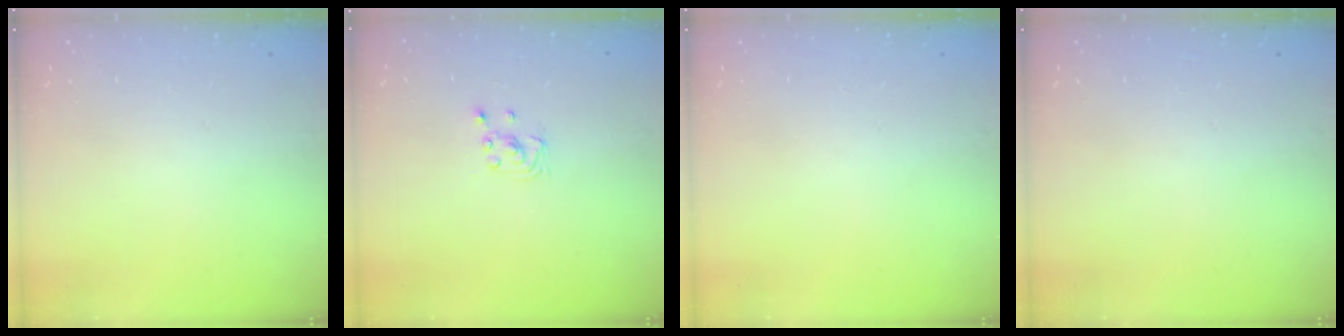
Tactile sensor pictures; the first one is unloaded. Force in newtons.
{"total": 2.1, "press": 2.1, "slide": 0.2}
{"total": 0.0}
{"total": 0.0}